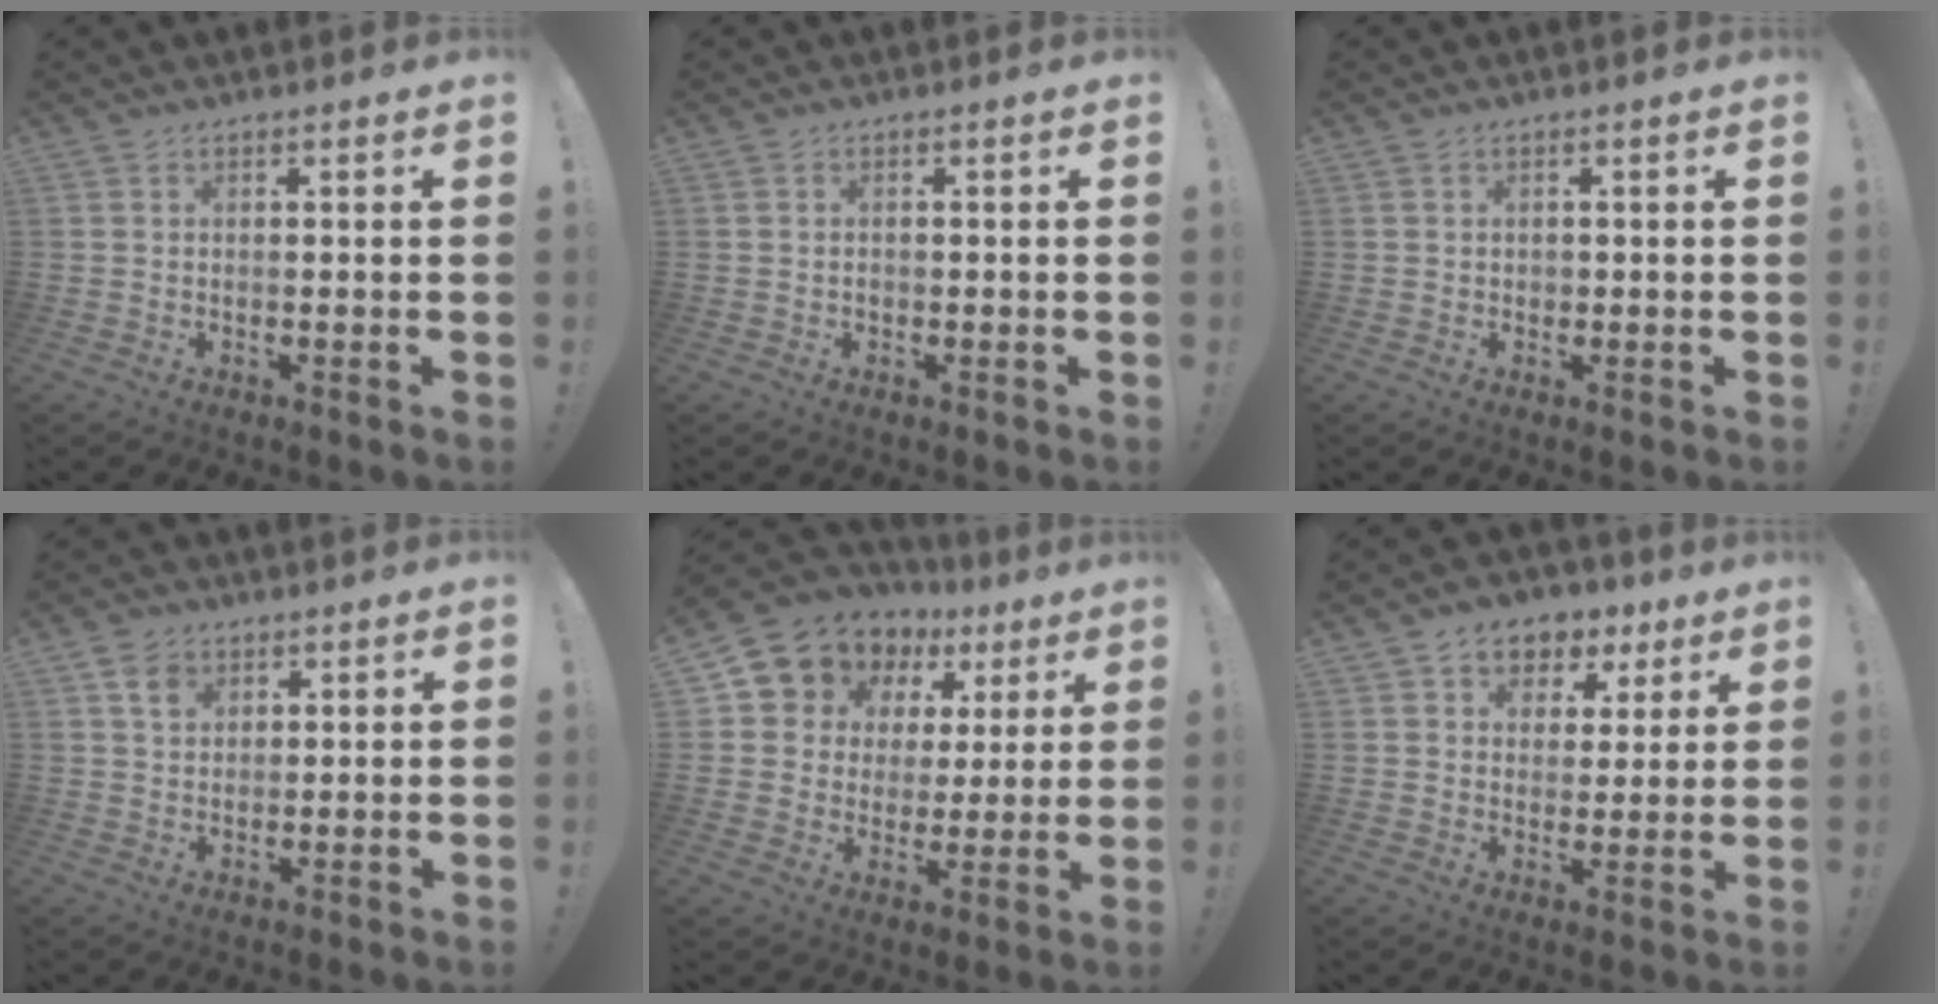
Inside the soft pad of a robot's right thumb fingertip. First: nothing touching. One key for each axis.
{"total": 0.8, "fx": -0.5, "fy": 0.6, "fz": 0.2, "tx": -0.002, "ty": 0.002, "tz": -0.010}
{"total": 0.9, "fx": -0.1, "fy": 0.8, "fz": 0.2, "tx": -0.004, "ty": 0.002, "tz": -0.004}
{"total": 4.9, "fx": 2.6, "fy": 3.7, "fz": 1.9, "tx": -0.021, "ty": -0.007, "tz": 0.046}
{"total": 8.7, "fx": 5.3, "fy": 6.8, "fz": 1.6, "tx": -0.035, "ty": -0.047, "tz": 0.103}
{"total": 7.0, "fx": 3.0, "fy": 6.0, "fz": 1.9, "tx": -0.024, "ty": -0.016, "tz": 0.061}